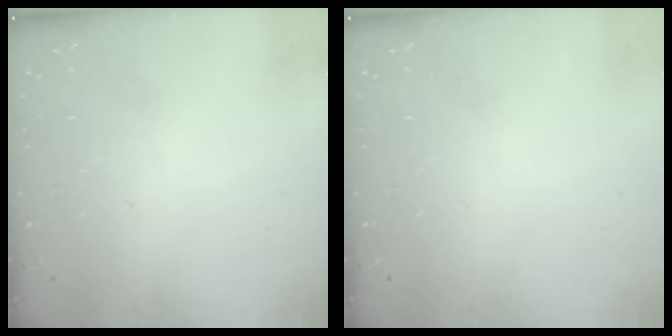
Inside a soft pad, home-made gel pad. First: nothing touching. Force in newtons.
{"total": 0.0}